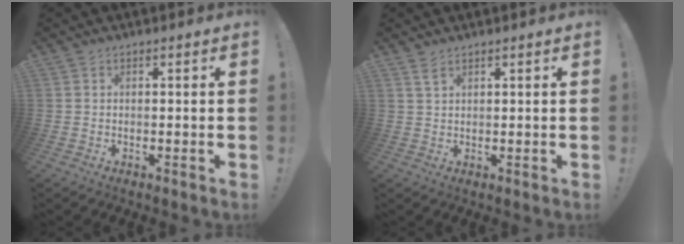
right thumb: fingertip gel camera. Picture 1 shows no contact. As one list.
[{"total": 2.4, "force": [1.7, 0.7, 1.6], "torque": [-0.031, -0.005, 0.030]}]